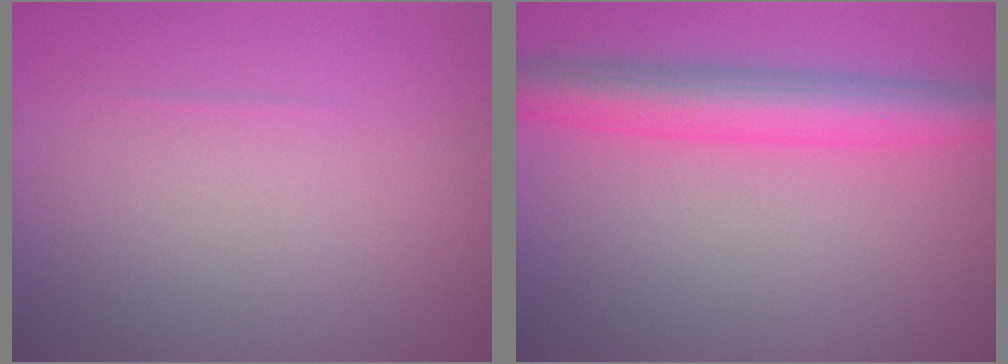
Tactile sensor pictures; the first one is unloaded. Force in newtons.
{"total": 6.0, "press": 6.0, "slide": 0.0}